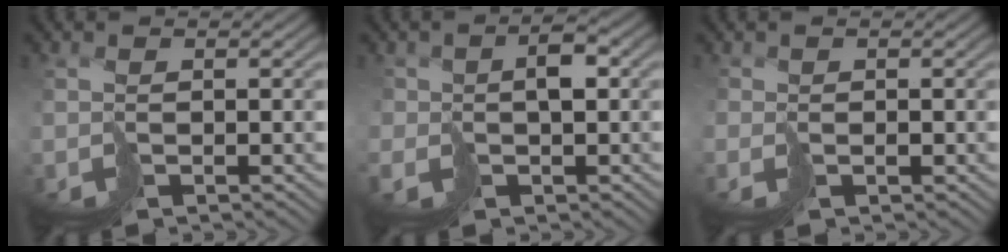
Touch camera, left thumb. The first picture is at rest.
{"total": 3.1, "force": [-0.3, 2.6, 1.7], "torque": [-0.016, 0.007, -0.008]}
{"total": 0.9, "force": [0.0, 0.0, -0.9], "torque": [0.025, 0.001, 0.000]}